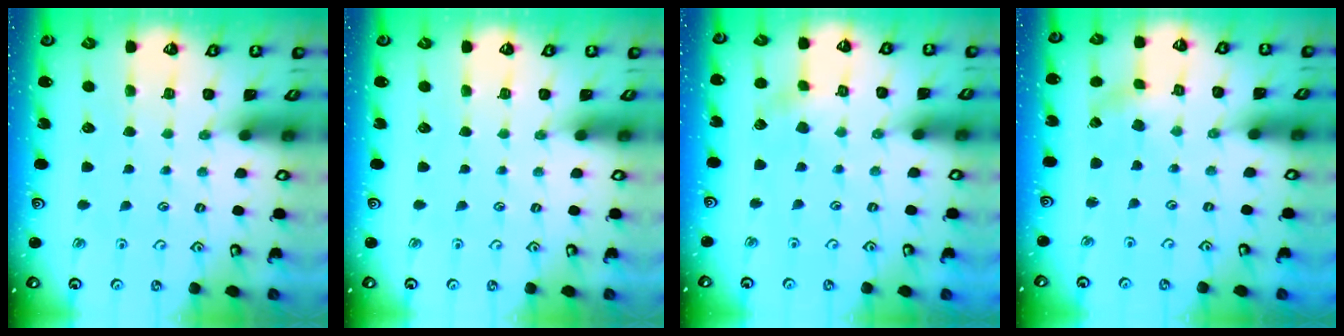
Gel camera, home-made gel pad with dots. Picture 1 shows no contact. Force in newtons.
{"total": 0.0}
{"total": 3.6, "press": 3.5, "slide": 0.5}
{"total": 0.0}